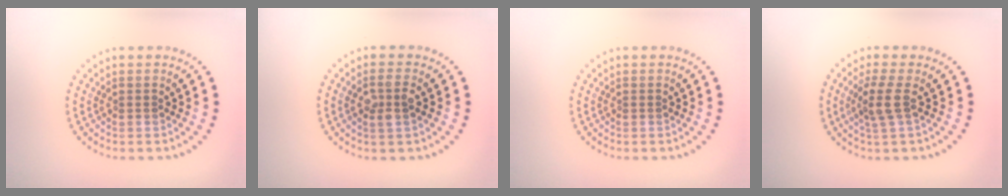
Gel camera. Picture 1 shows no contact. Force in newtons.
{"total": 2.2, "press": 2.1, "slide": 0.7}
{"total": 0.0}
{"total": 2.3, "press": 1.8, "slide": 1.5}